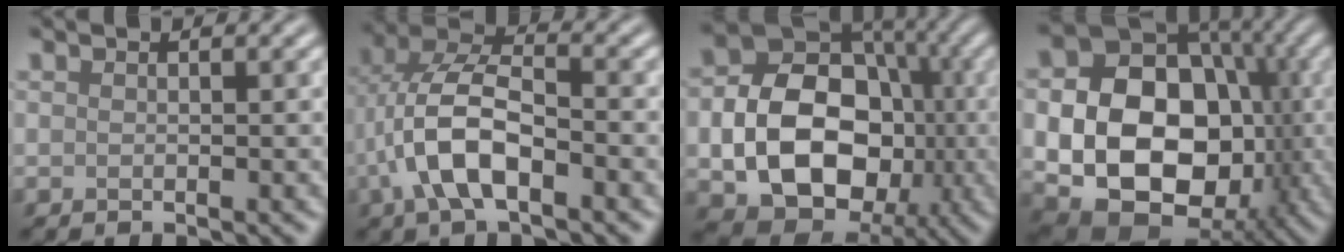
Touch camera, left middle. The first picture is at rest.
{"total": 7.6, "force": [-2.3, 3.5, 6.3], "torque": [-0.134, 0.011, -0.049]}
{"total": 12.6, "force": [-2.1, 9.3, 8.2], "torque": [-0.127, -0.010, -0.041]}
{"total": 16.2, "force": [-1.8, 12.1, 10.6], "torque": [-0.149, -0.025, -0.023]}